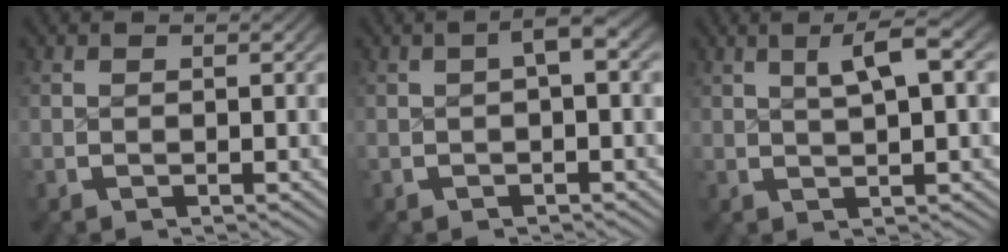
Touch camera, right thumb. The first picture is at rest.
{"total": 1.9, "force": [0.1, 0.6, 1.9], "torque": [-0.030, 0.012, -0.002]}
{"total": 4.3, "force": [1.9, 1.0, 3.7], "torque": [-0.049, 0.014, 0.030]}